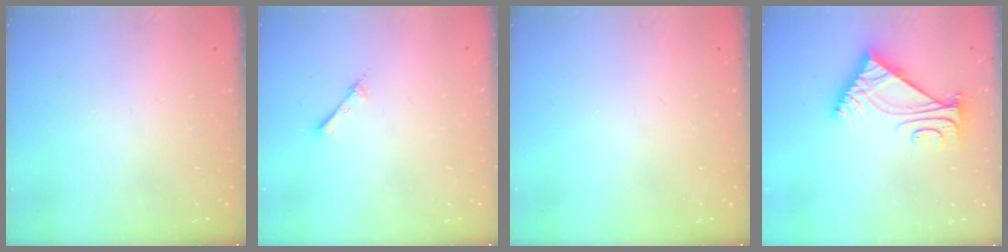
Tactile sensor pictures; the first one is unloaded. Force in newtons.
{"total": 2.8, "press": 2.8, "slide": 0.3}
{"total": 0.0}
{"total": 8.9, "press": 8.8, "slide": 1.1}